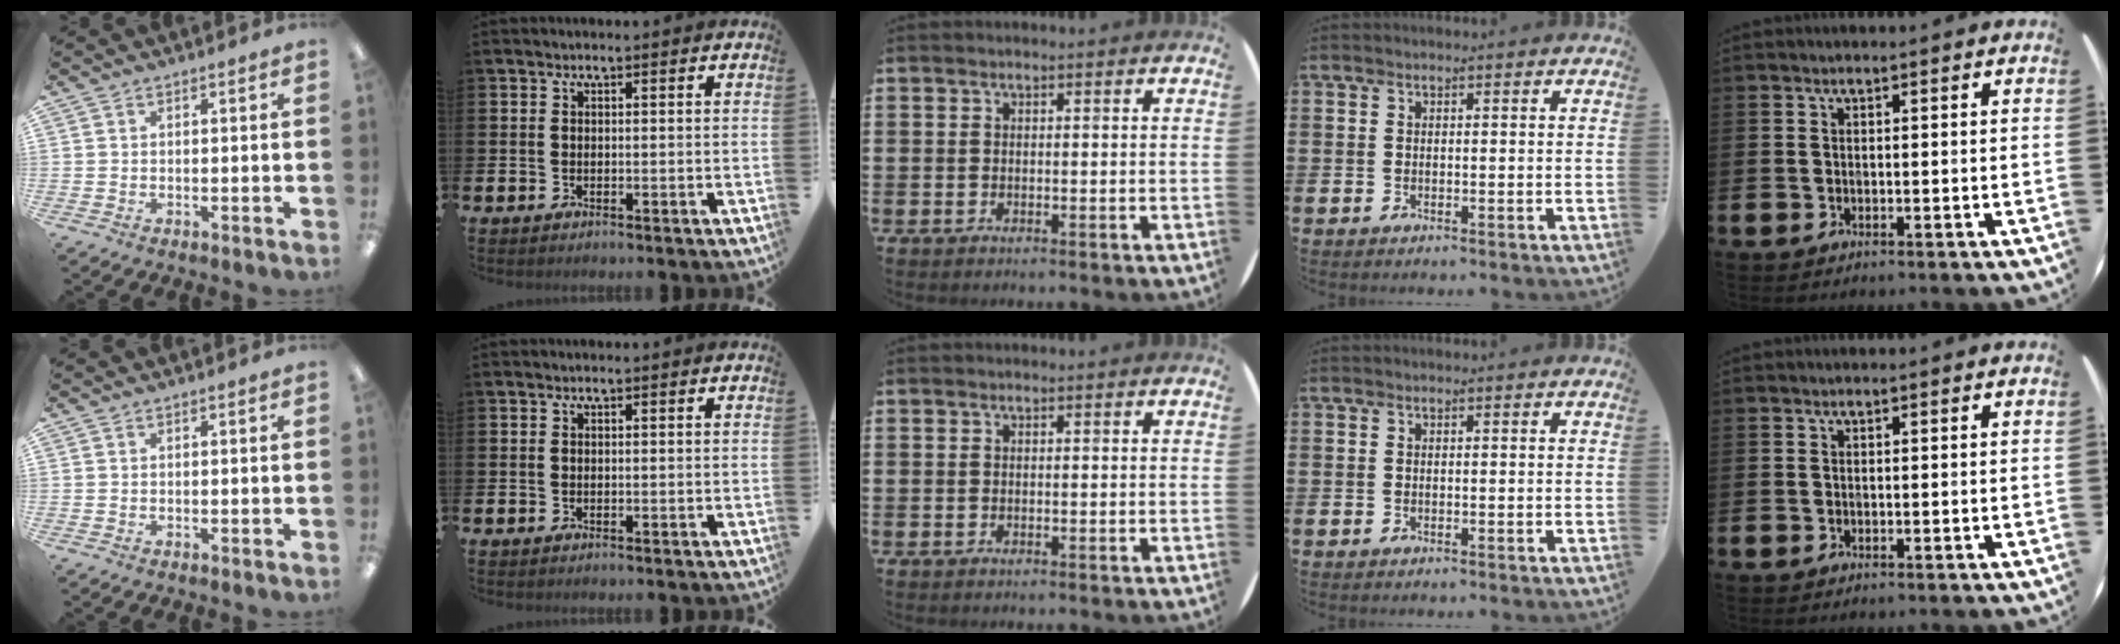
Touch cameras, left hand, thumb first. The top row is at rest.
{}